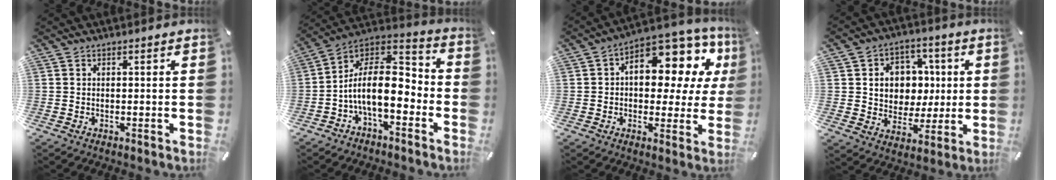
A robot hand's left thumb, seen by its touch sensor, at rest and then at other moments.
{"total": 15.4, "force": [-4.1, 8.5, 12.2], "torque": [-0.225, 0.007, -0.068]}
{"total": 13.5, "force": [4.7, 7.9, 9.9], "torque": [-0.127, -0.041, 0.078]}
{"total": 10.2, "force": [1.1, 9.6, 3.4], "torque": [-0.055, -0.002, 0.028]}